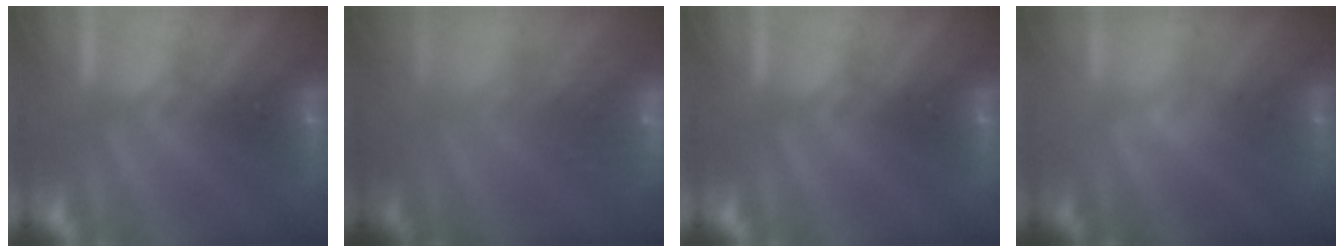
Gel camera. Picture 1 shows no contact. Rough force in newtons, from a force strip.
{"total": 5.8}
{"total": 0.0}
{"total": 2.4}